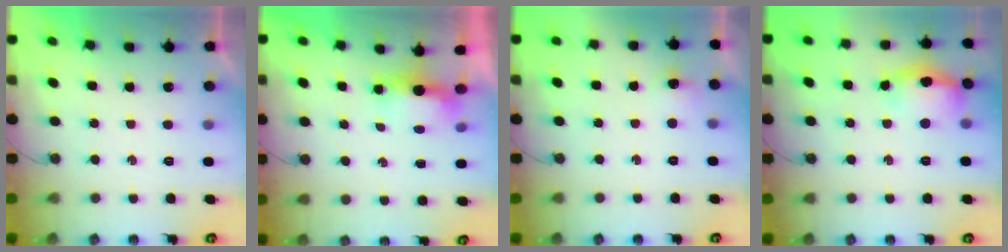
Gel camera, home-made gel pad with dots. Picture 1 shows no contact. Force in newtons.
{"total": 5.1, "press": 4.9, "slide": 1.3}
{"total": 5.4, "press": 5.4, "slide": 0.8}
{"total": 14.1, "press": 14.0, "slide": 1.9}